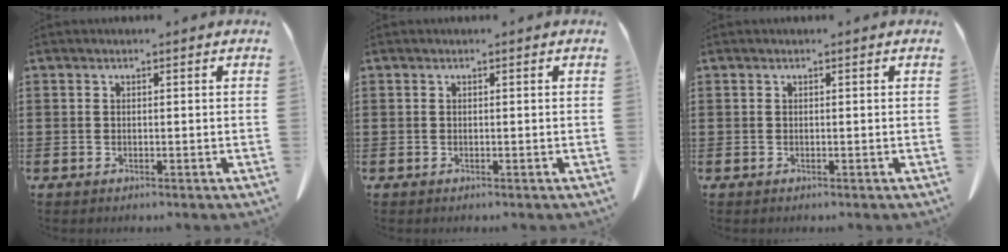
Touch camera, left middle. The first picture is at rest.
{"total": 0.0}
{"total": 0.0}